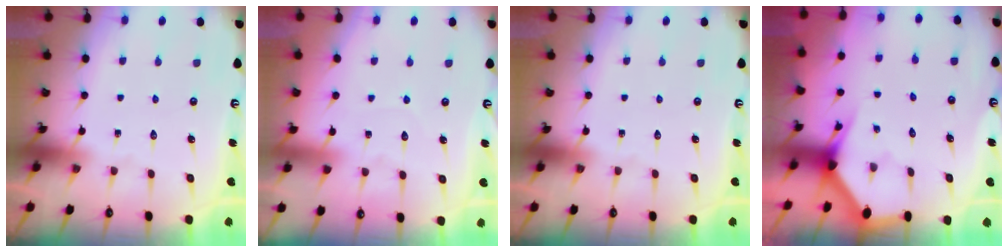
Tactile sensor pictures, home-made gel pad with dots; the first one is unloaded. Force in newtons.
{"total": 3.0, "press": 3.0, "slide": 0.3}
{"total": 0.0}
{"total": 2.9, "press": 2.9, "slide": 0.1}